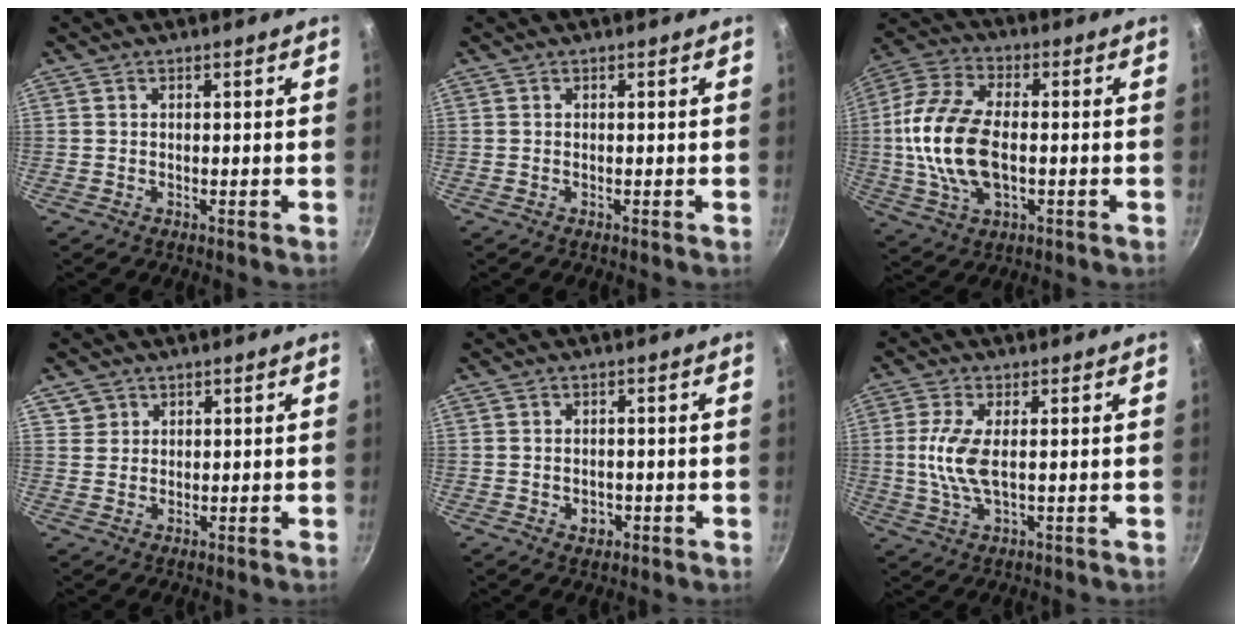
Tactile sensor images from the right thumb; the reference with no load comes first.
{"total": 0.0}
{"total": 16.7, "force": [-1.1, 9.3, 13.8], "torque": [-0.272, 0.022, -0.029]}
{"total": 2.7, "force": [1.4, 2.3, 0.1], "torque": [0.020, 0.008, 0.022]}
{"total": 2.7, "force": [-0.9, 2.0, 1.6], "torque": [-0.018, 0.005, -0.008]}
{"total": 7.0, "force": [0.4, 2.4, 6.6], "torque": [-0.152, -0.002, 0.007]}